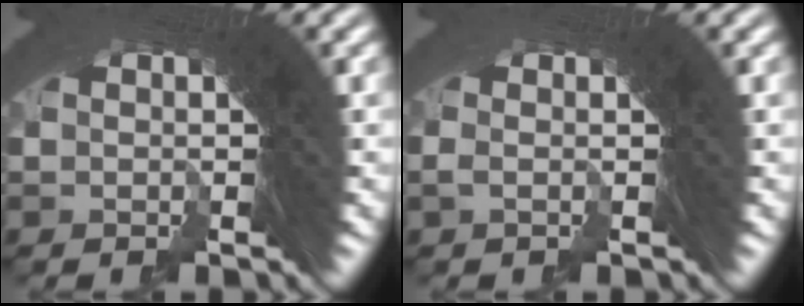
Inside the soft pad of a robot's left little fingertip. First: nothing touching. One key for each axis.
{"total": 1.0, "fx": 0.0, "fy": -0.3, "fz": 1.0, "tx": -0.006, "ty": 0.009, "tz": -0.006}